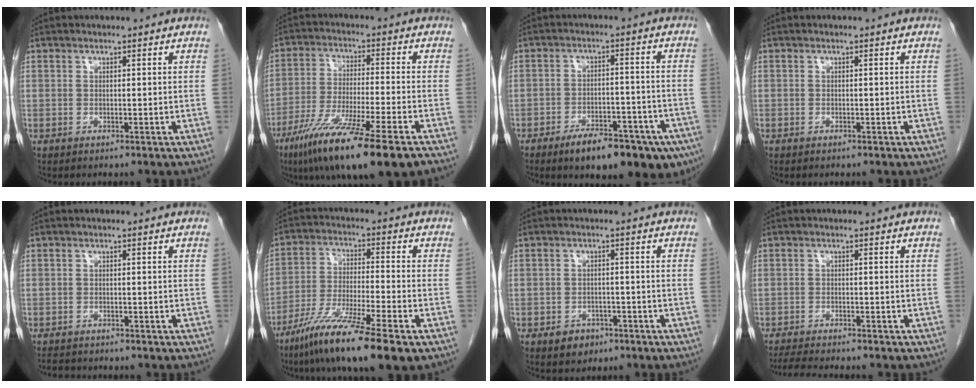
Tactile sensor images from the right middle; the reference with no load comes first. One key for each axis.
{"total": 16.8, "fx": -10.7, "fy": 0.4, "fz": 13.0, "tx": -0.216, "ty": -0.049, "tz": -0.182}
{"total": 14.5, "fx": -9.6, "fy": 4.6, "fz": 9.8, "tx": -0.090, "ty": 0.011, "tz": -0.135}
{"total": 0.0}
{"total": 3.3, "fx": -3.0, "fy": 1.0, "fz": 0.9, "tx": -0.016, "ty": -0.007, "tz": -0.044}
{"total": 13.6, "fx": -8.7, "fy": 0.5, "fz": 10.5, "tx": -0.205, "ty": -0.042, "tz": -0.156}
{"total": 3.2, "fx": -1.9, "fy": 2.4, "fz": 1.2, "tx": -0.013, "ty": 0.007, "tz": -0.019}
{"total": 5.9, "fx": -5.4, "fy": 0.3, "fz": 2.4, "tx": -0.037, "ty": -0.016, "tz": -0.087}